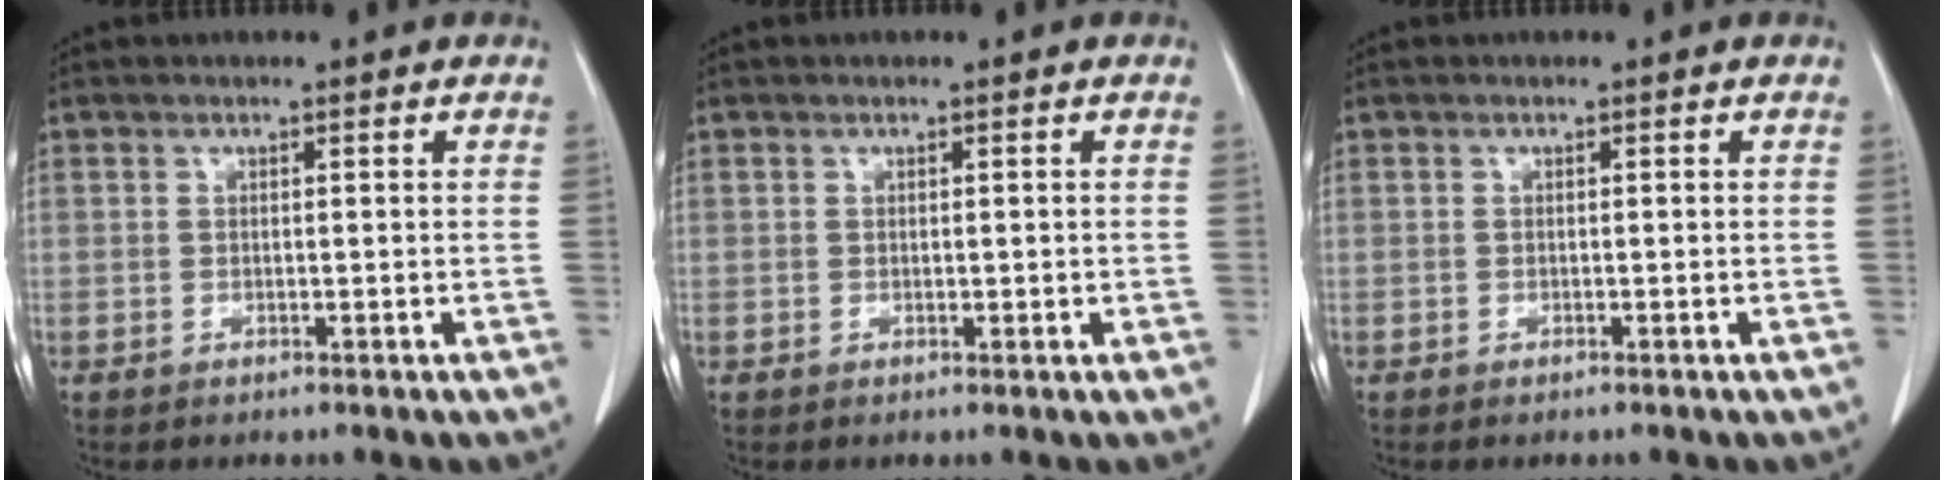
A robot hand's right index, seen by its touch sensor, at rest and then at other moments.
{"total": 0.5, "force": [0.0, 0.3, 0.4], "torque": [-0.005, 0.000, 0.003]}
{"total": 0.6, "force": [-0.5, 0.0, 0.3], "torque": [-0.008, -0.002, -0.007]}